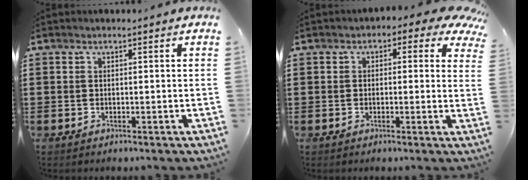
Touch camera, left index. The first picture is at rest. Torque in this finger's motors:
{"motor_torque": [2.14, 0.00, 1.05, 0.11]}